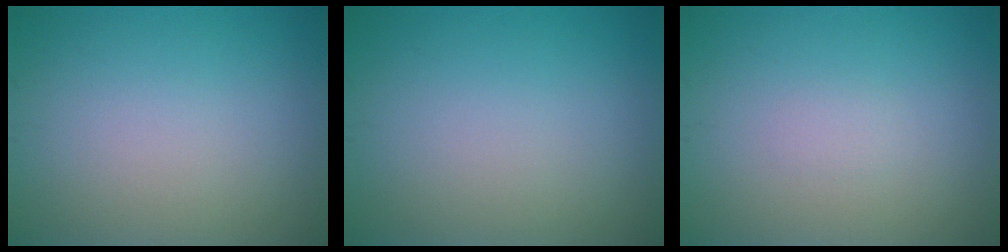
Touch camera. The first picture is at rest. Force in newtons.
{"total": 0.0}
{"total": 0.6, "press": 0.6, "slide": 0.0}